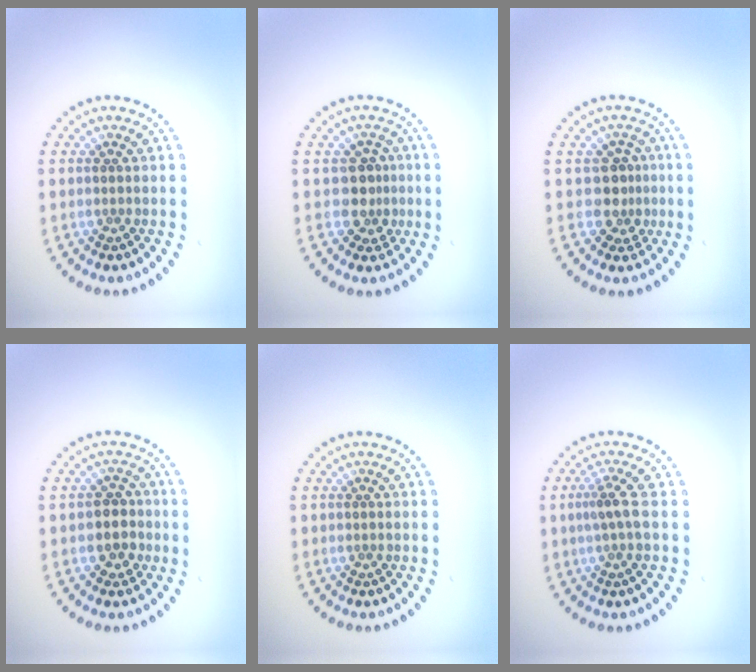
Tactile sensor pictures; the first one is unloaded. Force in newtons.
{"total": 2.7, "press": 2.2, "slide": 1.4}
{"total": 2.6, "press": 2.0, "slide": 1.6}
{"total": 2.6, "press": 2.3, "slide": 1.1}
{"total": 0.0}
{"total": 2.0, "press": 1.5, "slide": 1.3}